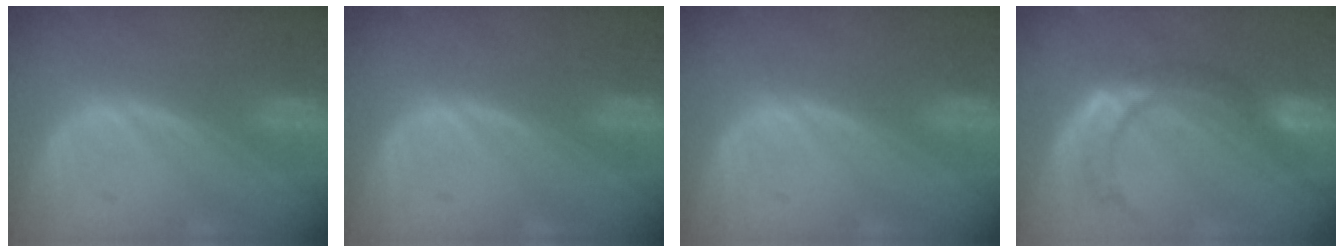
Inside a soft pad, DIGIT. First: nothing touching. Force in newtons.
{"total": 0.0}
{"total": 0.0}
{"total": 8.2, "press": 7.2, "slide": 3.9}